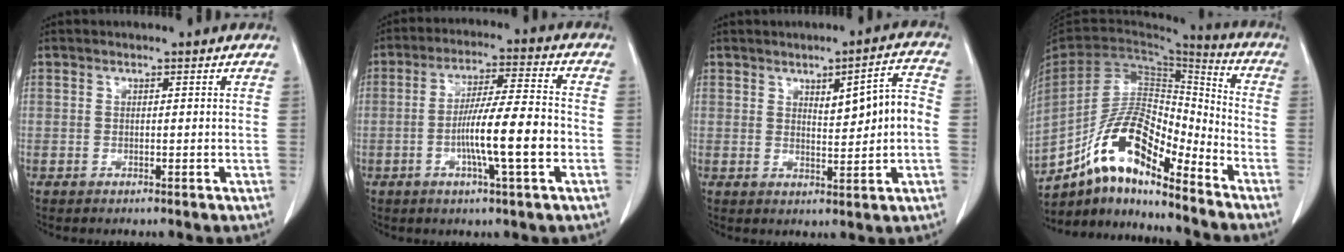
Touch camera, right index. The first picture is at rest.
{"total": 10.8, "force": [-2.7, 0.4, 10.4], "torque": [-0.182, 0.002, -0.051]}
{"total": 6.9, "force": [0.5, 1.0, 6.9], "torque": [-0.100, 0.015, 0.013]}
{"total": 14.1, "force": [-9.9, 4.0, 9.1], "torque": [-0.172, 0.033, -0.177]}